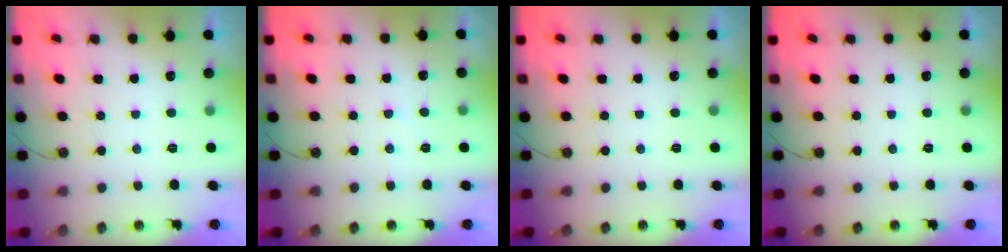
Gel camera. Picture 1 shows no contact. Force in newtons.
{"total": 4.5, "press": 4.4, "slide": 0.6}
{"total": 0.0}
{"total": 0.0}